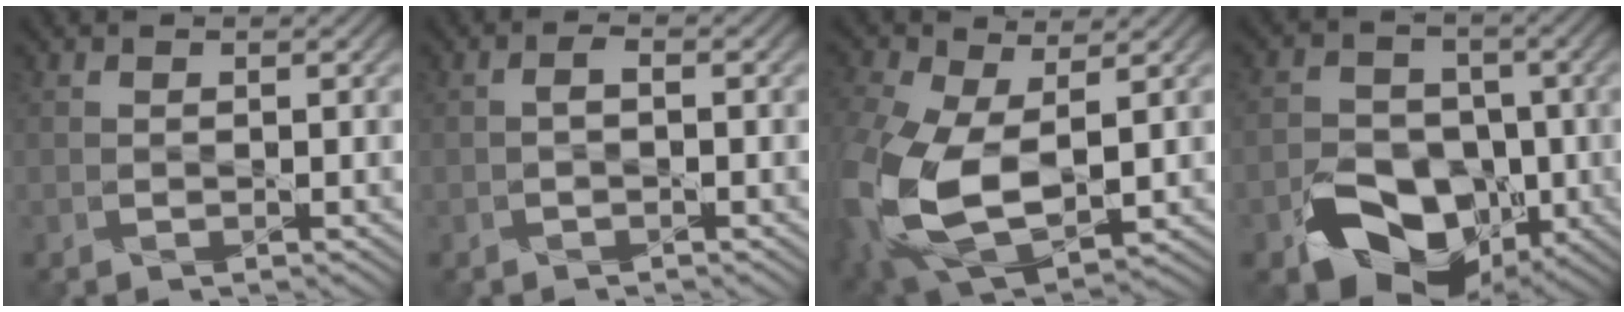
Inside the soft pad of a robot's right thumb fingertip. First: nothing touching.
{"total": 0.9, "force": [-0.5, 0.2, 0.8], "torque": [-0.017, 0.004, -0.009]}
{"total": 15.8, "force": [-1.1, 10.0, 12.3], "torque": [-0.330, -0.046, 0.006]}
{"total": 11.4, "force": [-4.8, 8.0, 6.5], "torque": [-0.105, -0.029, -0.090]}